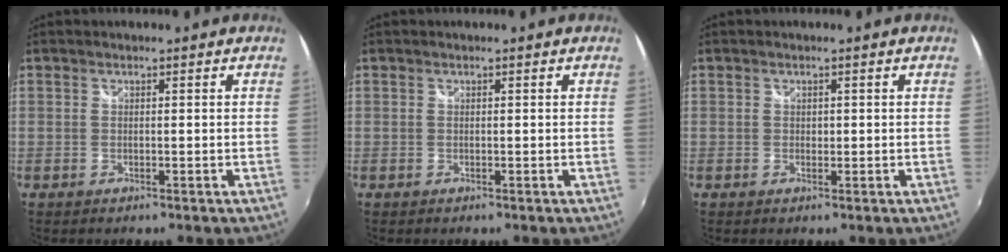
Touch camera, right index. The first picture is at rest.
{"total": 0.0}
{"total": 0.6, "force": [0.1, 0.6, 0.2], "torque": [0.000, -0.001, 0.002]}